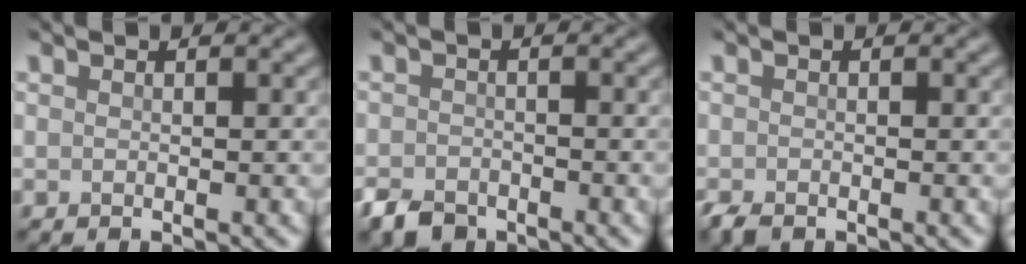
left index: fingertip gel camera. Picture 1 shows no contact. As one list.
[{"total": 2.8, "force": [-2.2, 1.5, 1.0], "torque": [-0.017, -0.004, -0.049]}, {"total": 1.3, "force": [-1.1, 0.5, 0.6], "torque": [-0.012, -0.005, -0.024]}]